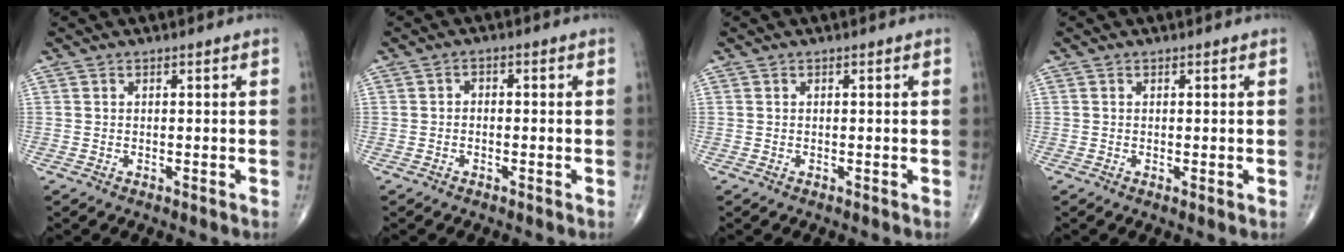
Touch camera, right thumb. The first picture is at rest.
{"total": 1.1, "force": [-0.5, 0.8, 0.6], "torque": [-0.003, 0.007, -0.014]}
{"total": 0.0}
{"total": 0.6, "force": [0.0, 0.1, 0.6], "torque": [-0.013, -0.004, -0.001]}